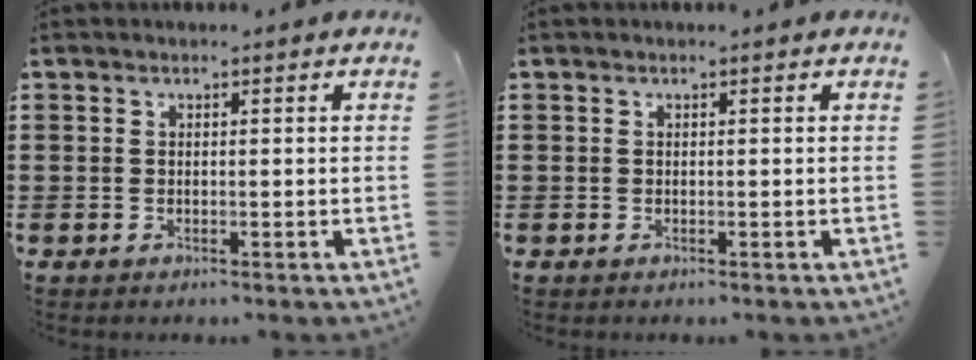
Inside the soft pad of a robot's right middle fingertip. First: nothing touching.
{"total": 0.0}